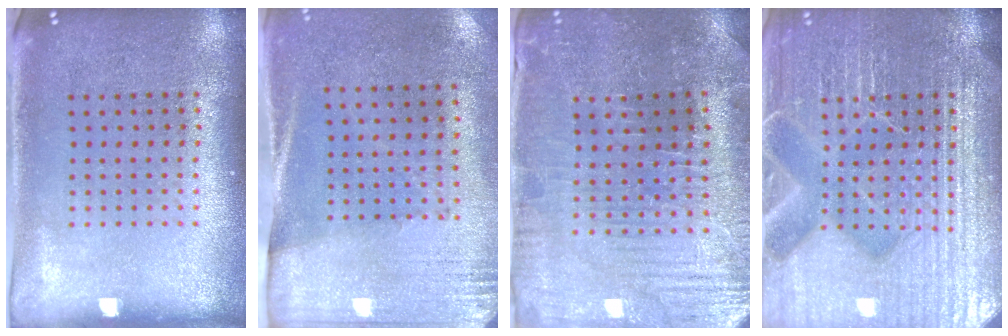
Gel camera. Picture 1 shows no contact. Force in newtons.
{"total": 2.8, "press": 2.4, "slide": 1.4}
{"total": 1.8, "press": 1.8, "slide": 0.3}
{"total": 7.4, "press": 7.3, "slide": 0.9}